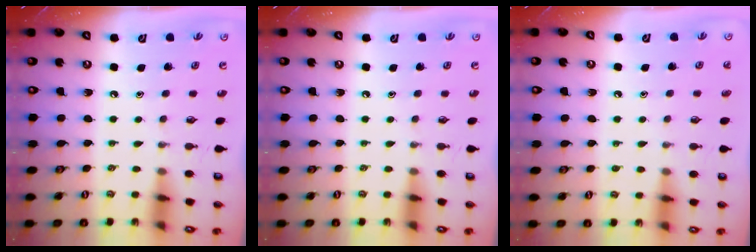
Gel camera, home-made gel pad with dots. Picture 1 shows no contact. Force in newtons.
{"total": 0.0}
{"total": 2.9, "press": 2.8, "slide": 0.3}